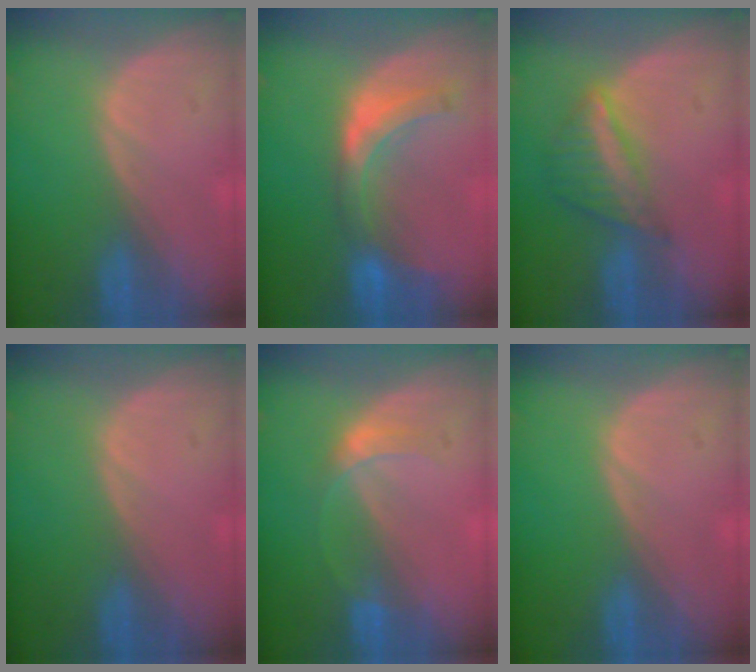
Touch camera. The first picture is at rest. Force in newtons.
{"total": 7.1, "press": 6.7, "slide": 2.5}
{"total": 6.2, "press": 5.4, "slide": 2.9}
{"total": 0.0}
{"total": 2.9, "press": 2.9, "slide": 0.1}
{"total": 0.0}